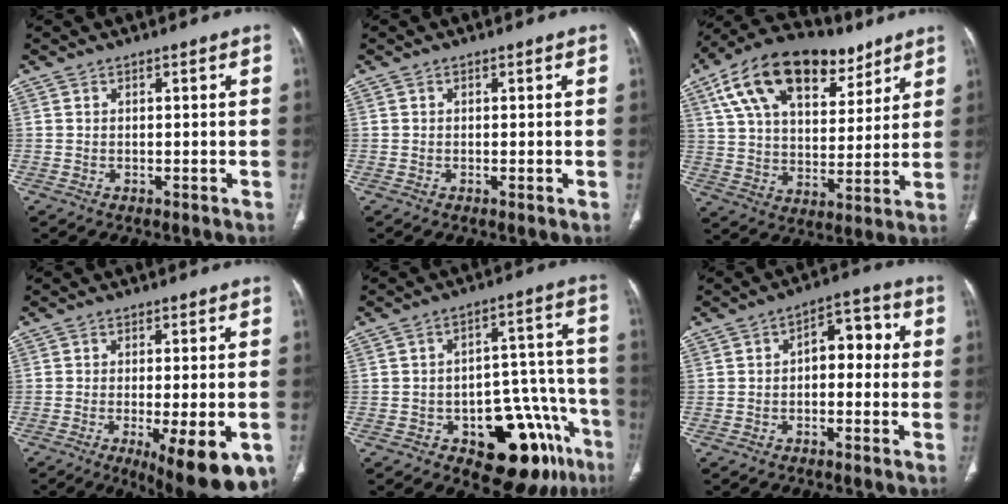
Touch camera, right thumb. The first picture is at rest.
{"total": 0.6, "force": [-0.1, 0.1, 0.6], "torque": [-0.013, -0.002, -0.001]}
{"total": 22.9, "force": [12.3, 12.7, 14.5], "torque": [-0.229, -0.004, 0.211]}
{"total": 14.8, "force": [-6.6, 4.7, 12.4], "torque": [-0.134, -0.007, -0.082]}
{"total": 18.1, "force": [-9.5, 8.9, 12.6], "torque": [-0.090, 0.080, -0.118]}
{"total": 7.2, "force": [0.0, 4.4, 5.6], "torque": [-0.043, 0.031, -0.013]}